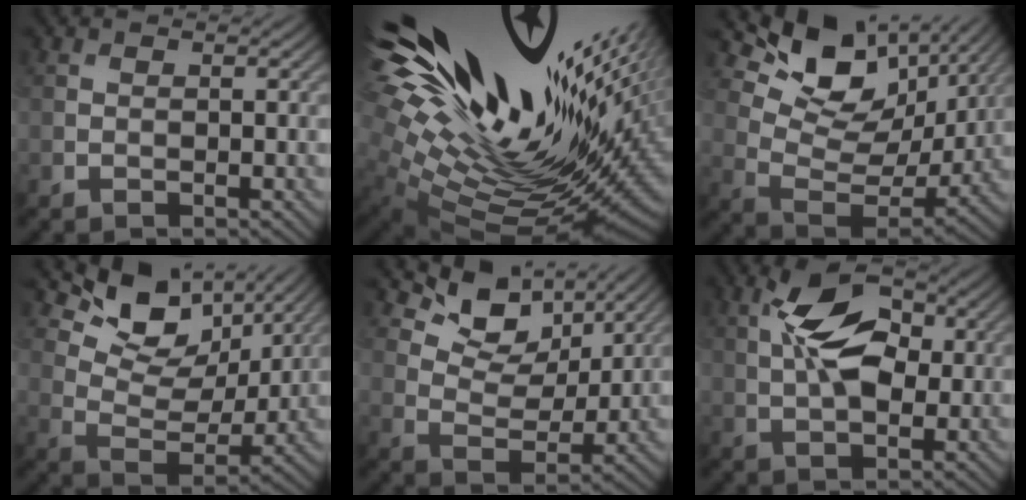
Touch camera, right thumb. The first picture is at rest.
{"total": 20.1, "force": [6.8, 8.2, 17.0], "torque": [-0.297, 0.003, 0.136]}
{"total": 13.3, "force": [7.0, 7.4, 8.6], "torque": [-0.173, -0.002, 0.127]}
{"total": 11.0, "force": [6.4, 6.2, 6.4], "torque": [-0.129, -0.008, 0.116]}
{"total": 8.9, "force": [5.5, 5.0, 5.0], "torque": [-0.093, -0.012, 0.094]}
{"total": 8.0, "force": [1.4, 4.1, 6.8], "torque": [-0.125, 0.012, 0.016]}